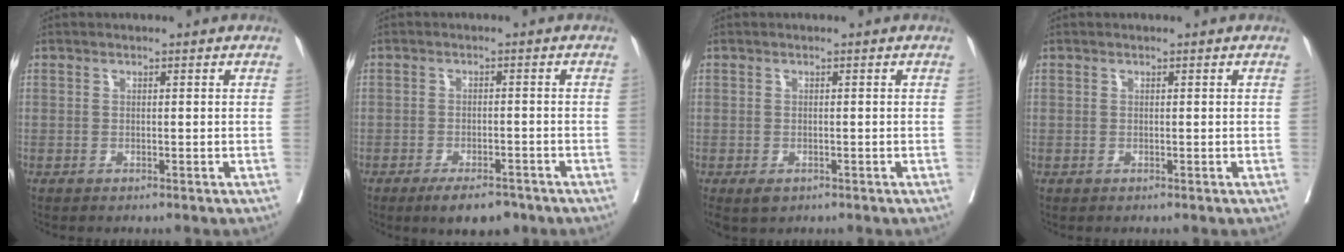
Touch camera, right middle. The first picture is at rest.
{"total": 5.8, "force": [-4.3, 2.0, 3.3], "torque": [-0.051, -0.004, -0.065]}
{"total": 2.2, "force": [-1.3, 1.3, 1.3], "torque": [-0.021, -0.004, -0.013]}
{"total": 0.0}